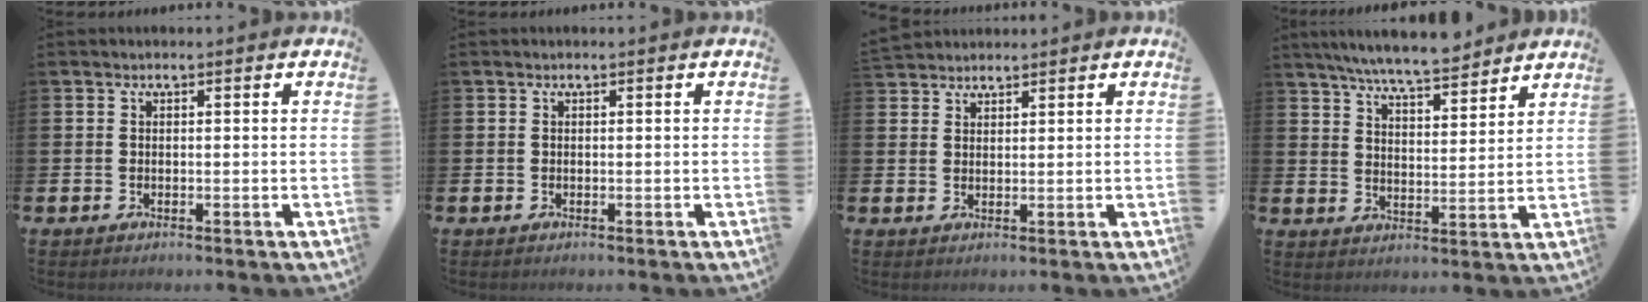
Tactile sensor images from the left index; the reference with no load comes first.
{"total": 0.0}
{"total": 2.4, "force": [2.3, 0.5, -0.3], "torque": [0.005, -0.006, 0.043]}
{"total": 7.3, "force": [6.9, 0.5, 2.2], "torque": [-0.059, -0.035, 0.124]}